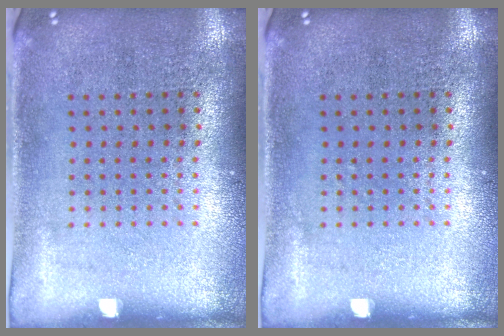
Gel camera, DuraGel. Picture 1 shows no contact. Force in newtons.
{"total": 0.0}